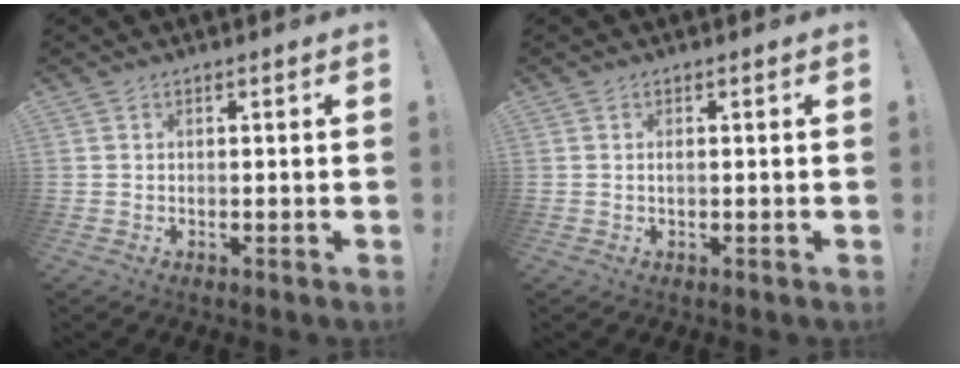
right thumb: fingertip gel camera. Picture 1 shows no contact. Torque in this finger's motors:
{"motor_torque": [0.31, -0.12, -0.02, 0.07, 0.00]}